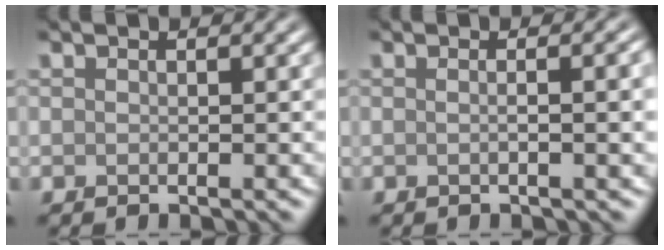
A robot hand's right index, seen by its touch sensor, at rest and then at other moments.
{"total": 4.2, "force": [0.2, 1.7, 3.8], "torque": [-0.023, 0.017, -0.015]}